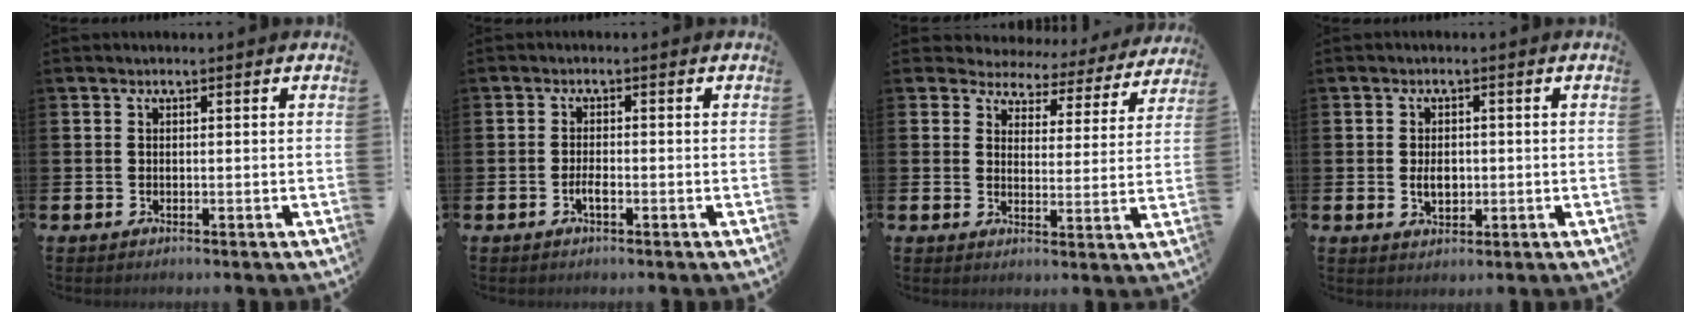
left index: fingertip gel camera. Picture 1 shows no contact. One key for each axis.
{"total": 1.6, "fx": -0.7, "fy": 0.4, "fz": 1.3, "tx": -0.034, "ty": 0.003, "tz": -0.011}
{"total": 3.8, "fx": 3.4, "fy": 1.7, "fz": 0.0, "tx": -0.016, "ty": -0.036, "tz": 0.052}
{"total": 2.9, "fx": -0.1, "fy": 1.9, "fz": 2.2, "tx": -0.028, "ty": -0.001, "tz": -0.007}